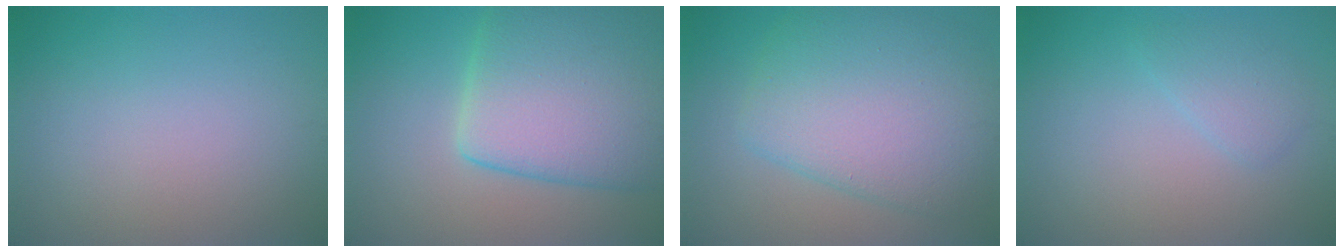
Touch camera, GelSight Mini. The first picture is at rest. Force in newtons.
{"total": 11.0, "press": 10.9, "slide": 0.7}
{"total": 8.8, "press": 8.8, "slide": 0.2}
{"total": 1.8, "press": 1.8, "slide": 0.1}